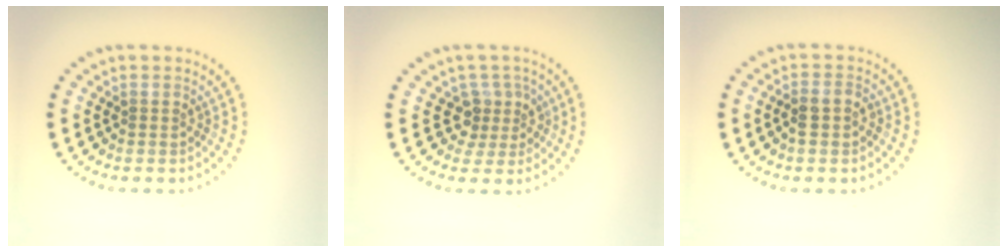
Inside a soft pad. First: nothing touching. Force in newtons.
{"total": 2.5, "press": 1.9, "slide": 1.7}
{"total": 2.0, "press": 1.9, "slide": 0.5}